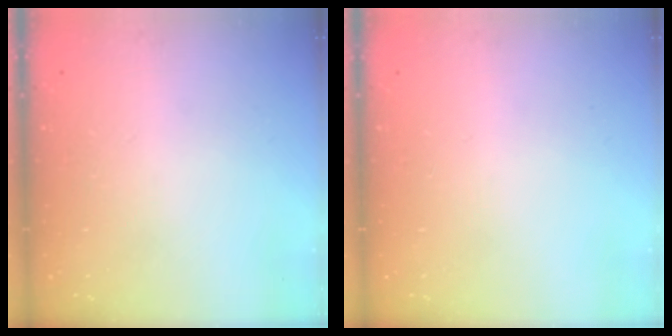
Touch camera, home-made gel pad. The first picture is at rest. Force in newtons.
{"total": 0.0}